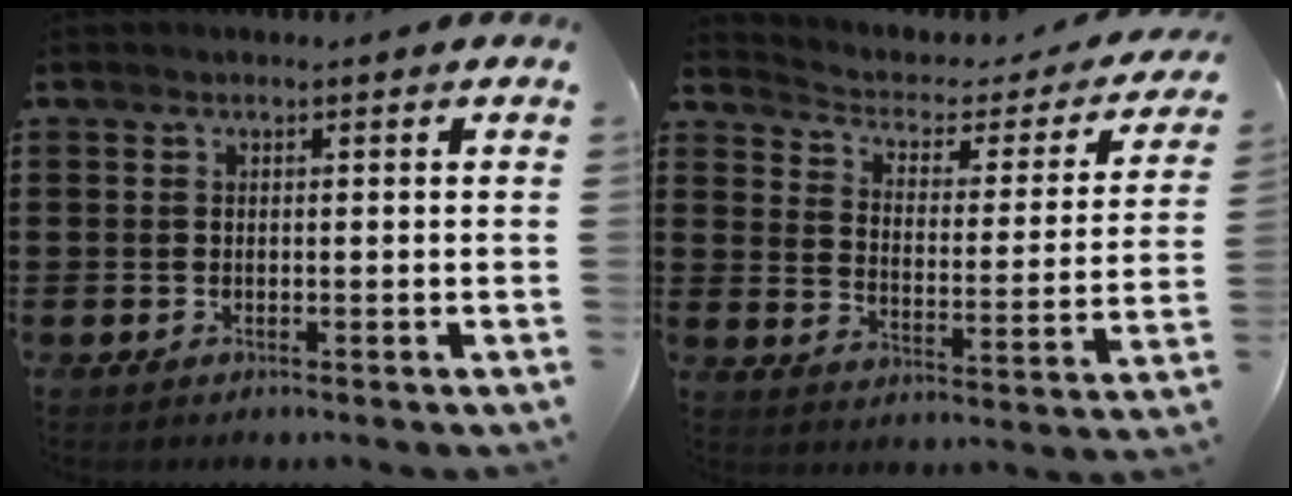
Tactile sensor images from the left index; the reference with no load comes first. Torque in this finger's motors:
{"motor_torque": [1.27, -0.86, 0.06, -0.04]}